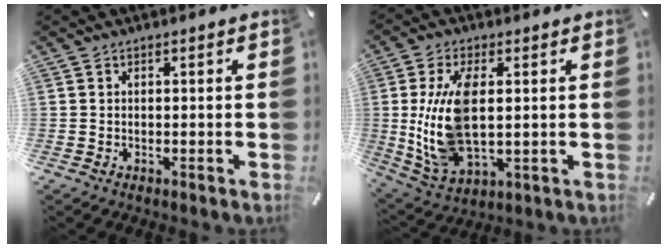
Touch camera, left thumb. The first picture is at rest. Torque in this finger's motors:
{"motor_torque": [0.58, 0.82, 2.08, -0.10, 0.34]}